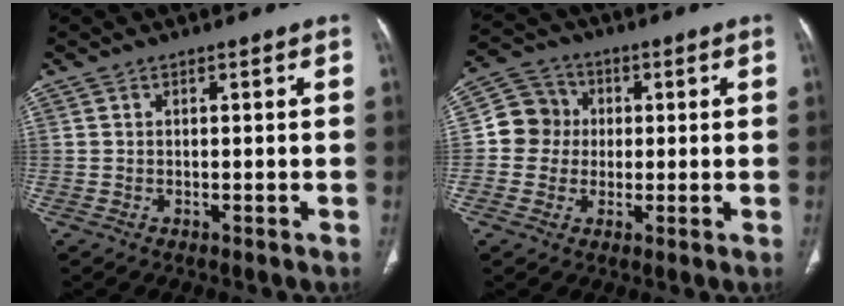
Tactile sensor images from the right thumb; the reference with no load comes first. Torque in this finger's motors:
{"motor_torque": [0.58, 1.23, 0.10, -0.55, -0.04]}